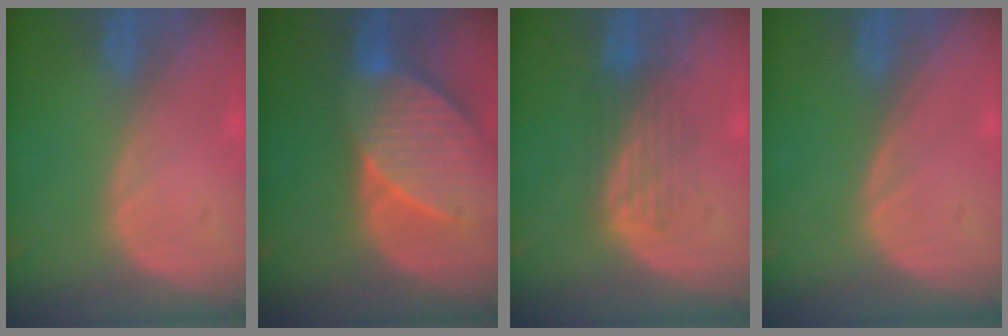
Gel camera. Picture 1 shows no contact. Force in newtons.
{"total": 10.2, "press": 9.0, "slide": 4.8}
{"total": 4.3, "press": 4.3, "slide": 0.2}
{"total": 0.0}